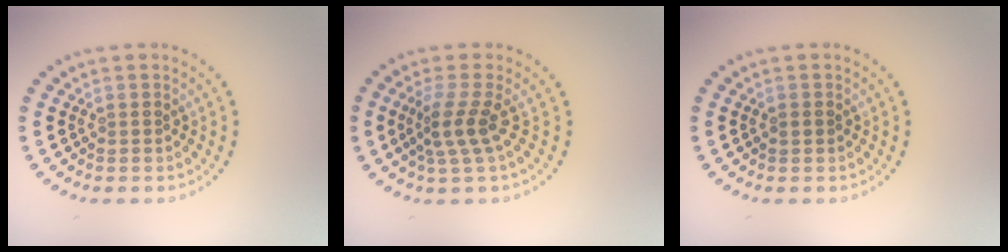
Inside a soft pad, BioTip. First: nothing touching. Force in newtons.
{"total": 2.7, "press": 1.9, "slide": 1.8}
{"total": 0.7, "press": 0.7, "slide": 0.1}